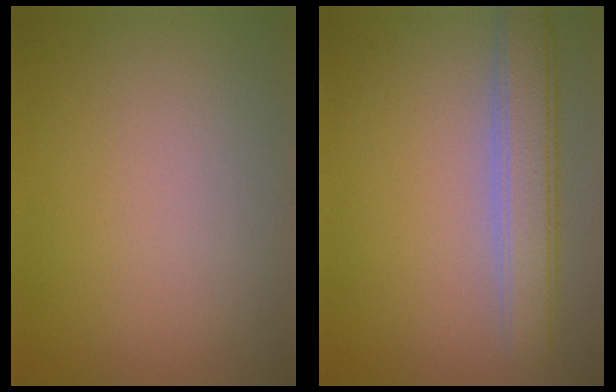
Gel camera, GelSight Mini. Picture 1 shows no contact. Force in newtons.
{"total": 4.7, "press": 4.7, "slide": 0.5}